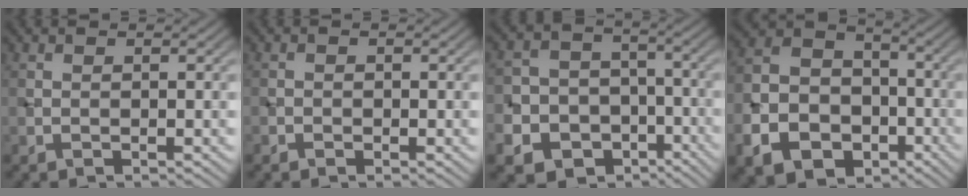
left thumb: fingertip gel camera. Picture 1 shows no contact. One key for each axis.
{"total": 0.7, "fx": -0.4, "fy": 0.5, "fz": 0.2, "tx": -0.002, "ty": -0.002, "tz": -0.008}
{"total": 13.8, "fx": -6.9, "fy": 11.4, "fz": 3.7, "tx": -0.120, "ty": -0.043, "tz": -0.122}
{"total": 13.0, "fx": -5.8, "fy": 9.6, "fz": 6.6, "tx": -0.161, "ty": -0.036, "tz": -0.111}